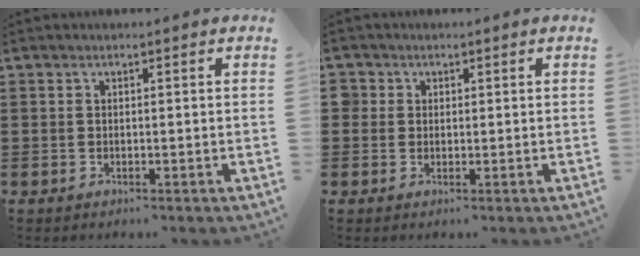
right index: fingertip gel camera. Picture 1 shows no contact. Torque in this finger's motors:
{"motor_torque": [-0.01, 0.01, 0.01, 0.00]}